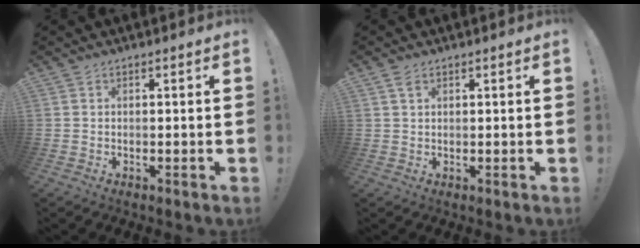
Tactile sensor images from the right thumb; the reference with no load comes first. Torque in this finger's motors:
{"motor_torque": [0.17, -0.27, 0.14, 0.11, 0.02]}